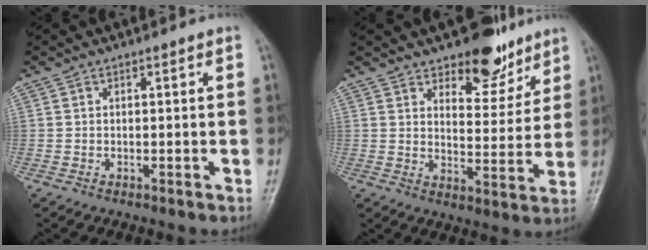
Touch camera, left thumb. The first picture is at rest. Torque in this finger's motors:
{"motor_torque": [0.06, 0.13, -0.45, -0.27, 0.06]}